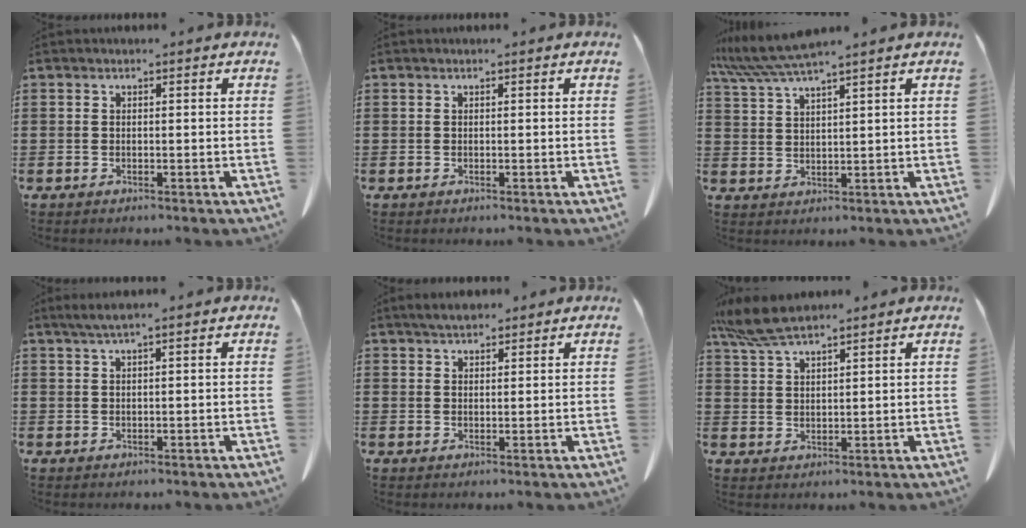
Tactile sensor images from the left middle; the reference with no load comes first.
{"total": 0.0}
{"total": 5.6, "force": [4.7, -0.2, 3.1], "torque": [-0.074, -0.019, 0.084]}
{"total": 1.6, "force": [0.9, -0.2, 1.3], "torque": [-0.024, -0.003, 0.018]}
{"total": 2.6, "force": [2.4, 0.6, 0.8], "torque": [-0.022, 0.001, 0.045]}
{"total": 6.2, "force": [5.2, 1.1, 3.3], "torque": [-0.079, -0.006, 0.098]}